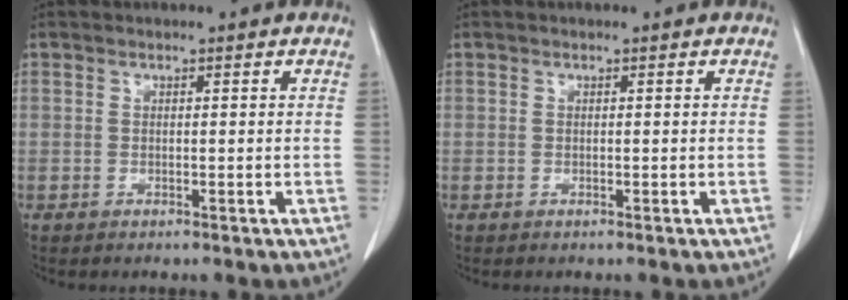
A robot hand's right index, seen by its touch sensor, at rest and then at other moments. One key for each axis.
{"total": 0.0}